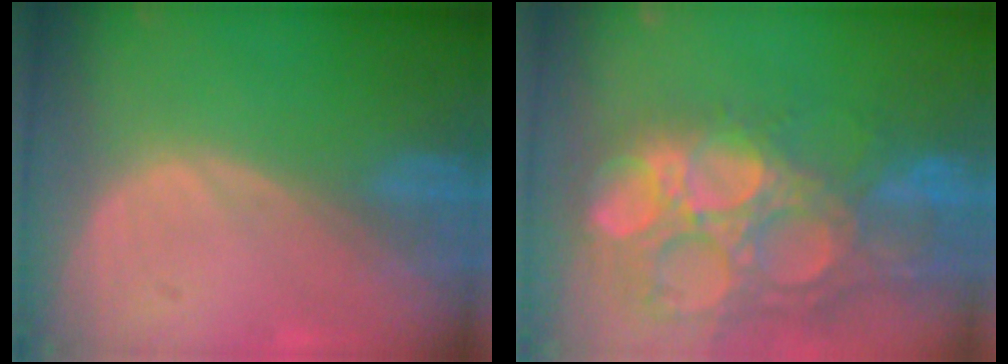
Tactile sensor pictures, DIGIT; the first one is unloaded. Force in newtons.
{"total": 15.4, "press": 12.8, "slide": 8.7}